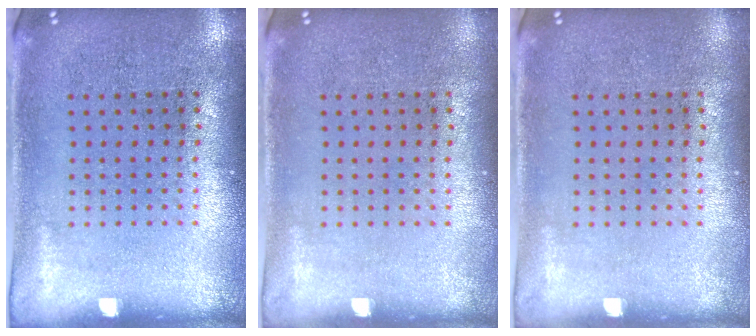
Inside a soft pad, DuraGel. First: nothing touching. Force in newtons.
{"total": 0.0}
{"total": 0.0}